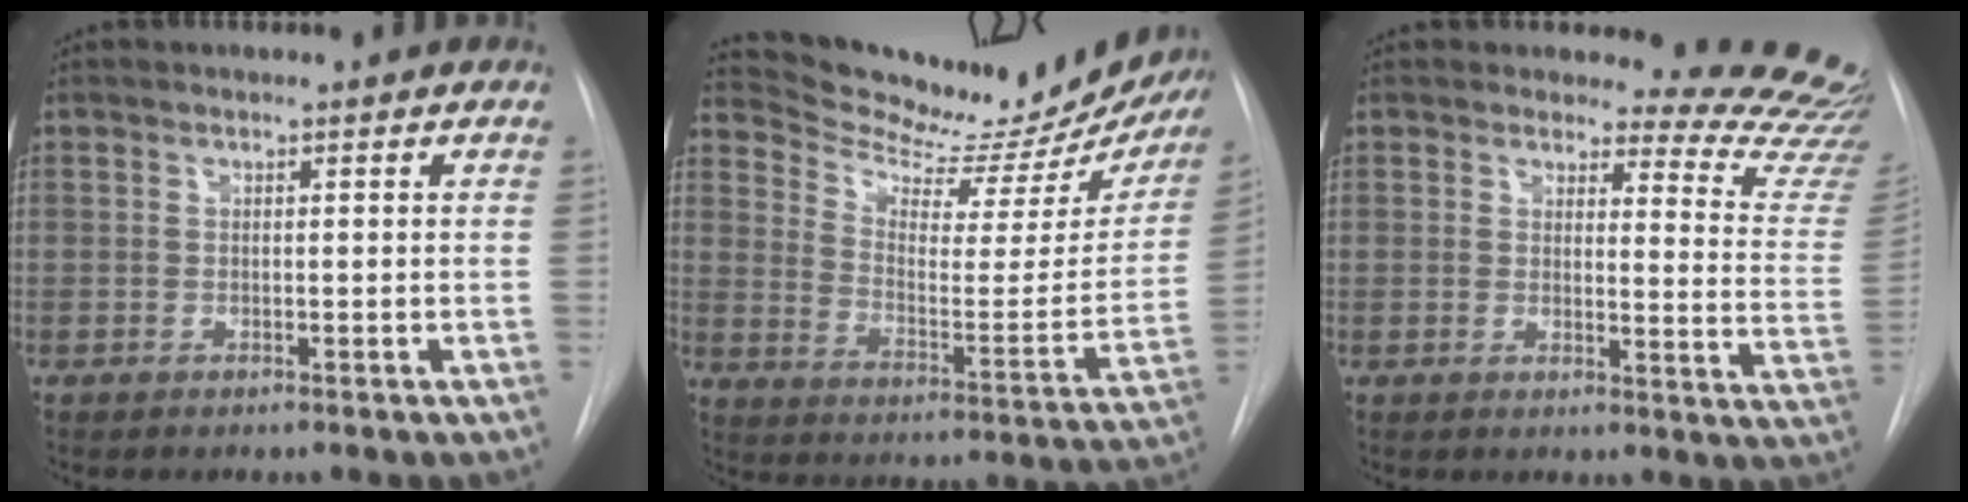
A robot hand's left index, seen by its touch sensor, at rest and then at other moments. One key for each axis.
{"total": 23.8, "fx": 22.9, "fy": 4.0, "fz": 5.2, "tx": -0.076, "ty": -0.090, "tz": 0.298}
{"total": 13.9, "fx": 13.8, "fy": 1.1, "fz": 0.9, "tx": 0.023, "ty": -0.144, "tz": 0.118}